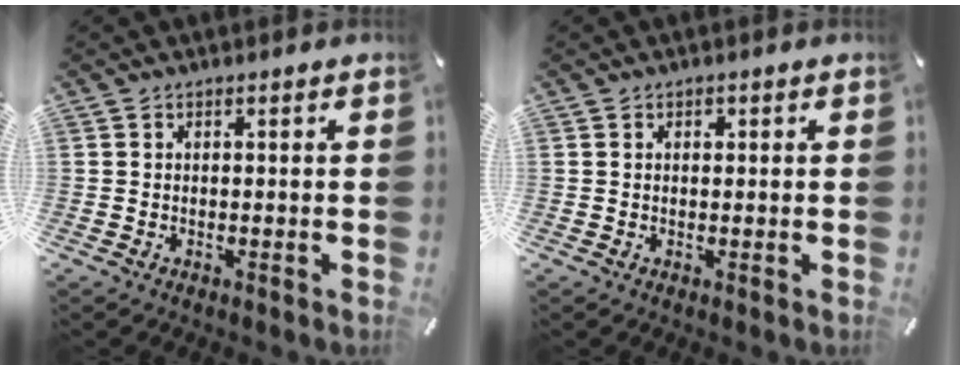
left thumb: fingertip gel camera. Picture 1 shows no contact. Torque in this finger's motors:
{"motor_torque": [0.20, 0.20, 0.04, -0.29, 0.01]}